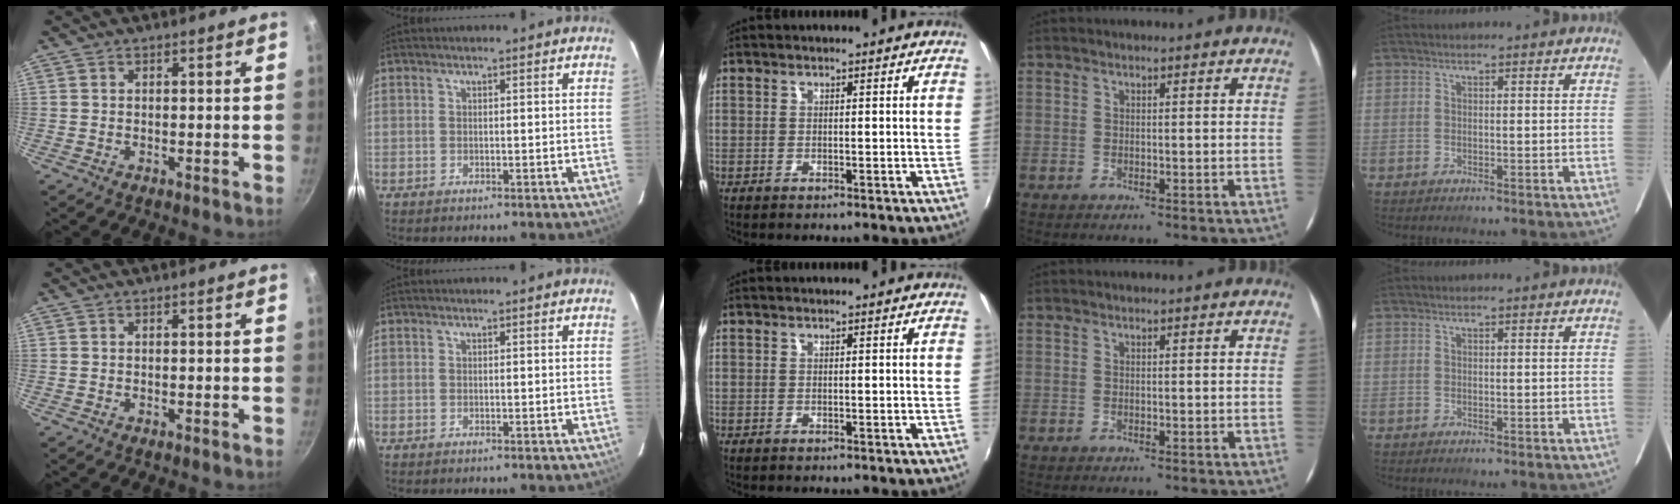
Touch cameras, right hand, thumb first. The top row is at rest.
{}